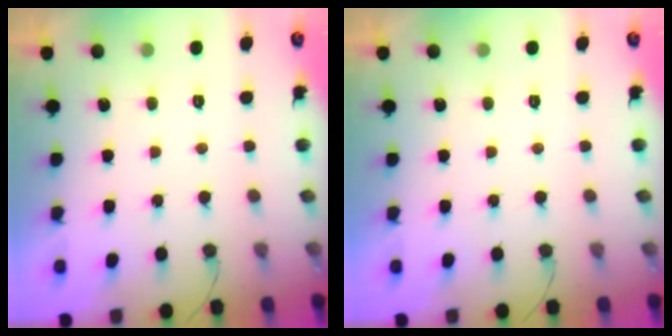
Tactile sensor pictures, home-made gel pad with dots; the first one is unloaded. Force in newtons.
{"total": 0.0}